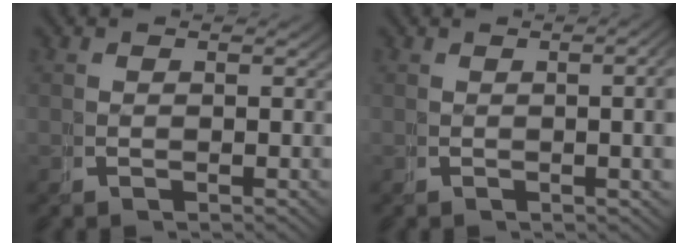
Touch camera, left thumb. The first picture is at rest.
{"total": 4.5, "force": [0.6, 1.5, 4.2], "torque": [-0.040, 0.014, 0.000]}